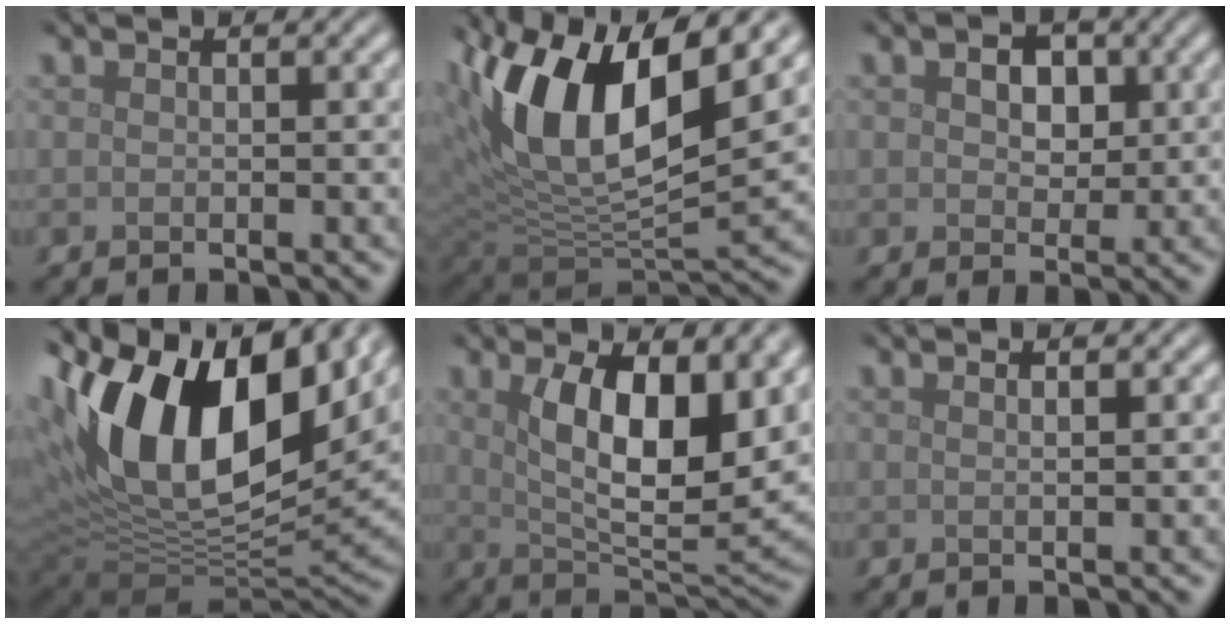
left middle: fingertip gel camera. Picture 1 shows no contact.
{"total": 13.2, "force": [5.4, 5.8, 10.6], "torque": [-0.190, 0.006, 0.094]}
{"total": 3.3, "force": [1.1, 2.3, 2.1], "torque": [-0.033, 0.002, 0.007]}
{"total": 17.6, "force": [6.0, 9.4, 13.7], "torque": [-0.253, 0.013, 0.101]}
{"total": 10.9, "force": [3.0, 4.6, 9.4], "torque": [-0.147, -0.009, 0.052]}
{"total": 1.3, "force": [0.7, 0.5, 0.9], "torque": [0.000, -0.002, -0.003]}